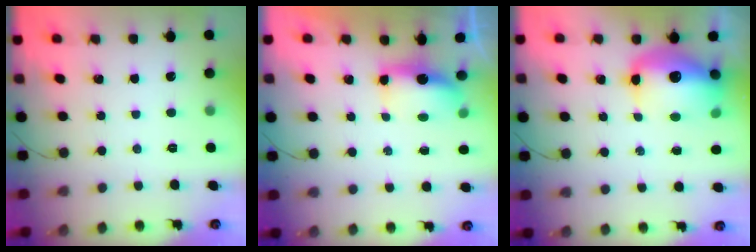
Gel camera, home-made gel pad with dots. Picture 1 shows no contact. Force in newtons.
{"total": 6.5, "press": 6.4, "slide": 0.4}
{"total": 15.1, "press": 14.7, "slide": 3.6}